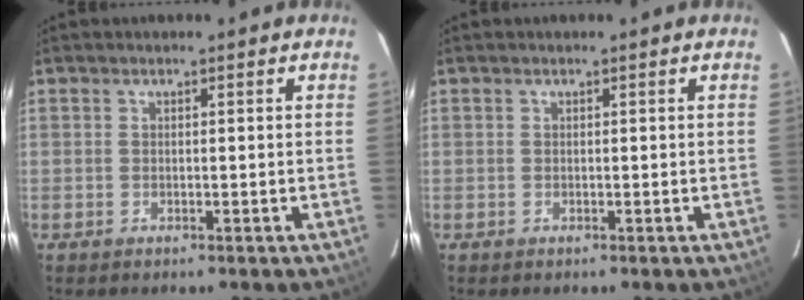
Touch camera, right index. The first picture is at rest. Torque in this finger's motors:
{"motor_torque": [0.00, 0.00, 0.00, 0.01]}